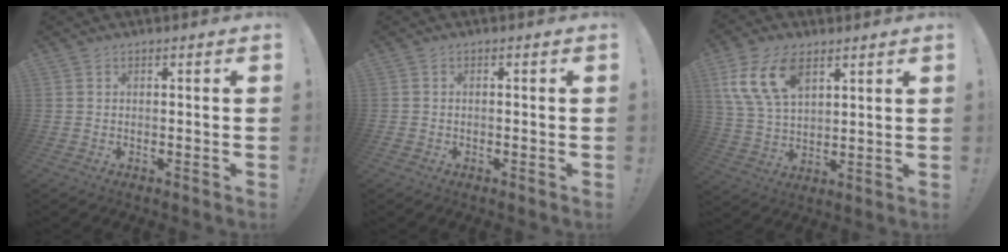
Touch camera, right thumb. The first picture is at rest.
{"total": 0.6, "force": [-0.6, 0.1, 0.2], "torque": [-0.002, -0.001, -0.010]}
{"total": 14.1, "force": [7.3, 8.1, 8.9], "torque": [-0.185, -0.018, 0.139]}